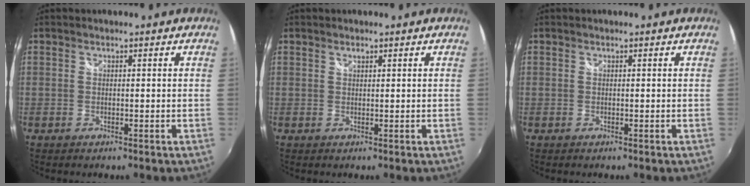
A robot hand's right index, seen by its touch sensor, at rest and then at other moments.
{"total": 0.6, "force": [0.5, 0.2, 0.2], "torque": [-0.003, 0.001, 0.008]}
{"total": 0.0}